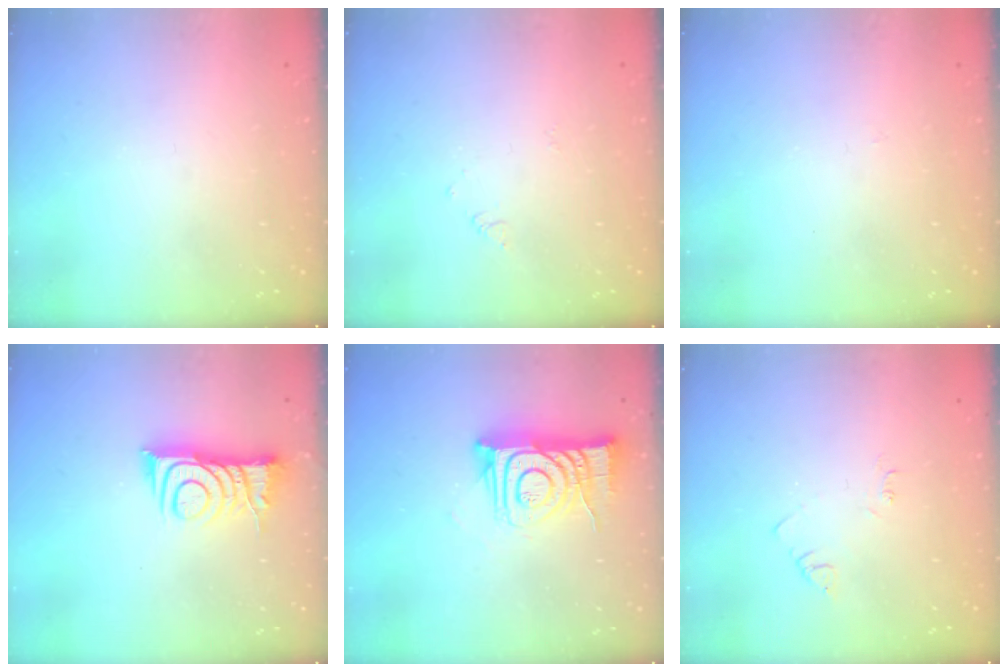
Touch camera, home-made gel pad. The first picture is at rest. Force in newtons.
{"total": 2.7, "press": 2.7, "slide": 0.4}
{"total": 2.7, "press": 2.7, "slide": 0.5}
{"total": 9.8, "press": 9.8, "slide": 0.2}
{"total": 13.3, "press": 13.2, "slide": 1.1}
{"total": 2.9, "press": 2.9, "slide": 0.4}